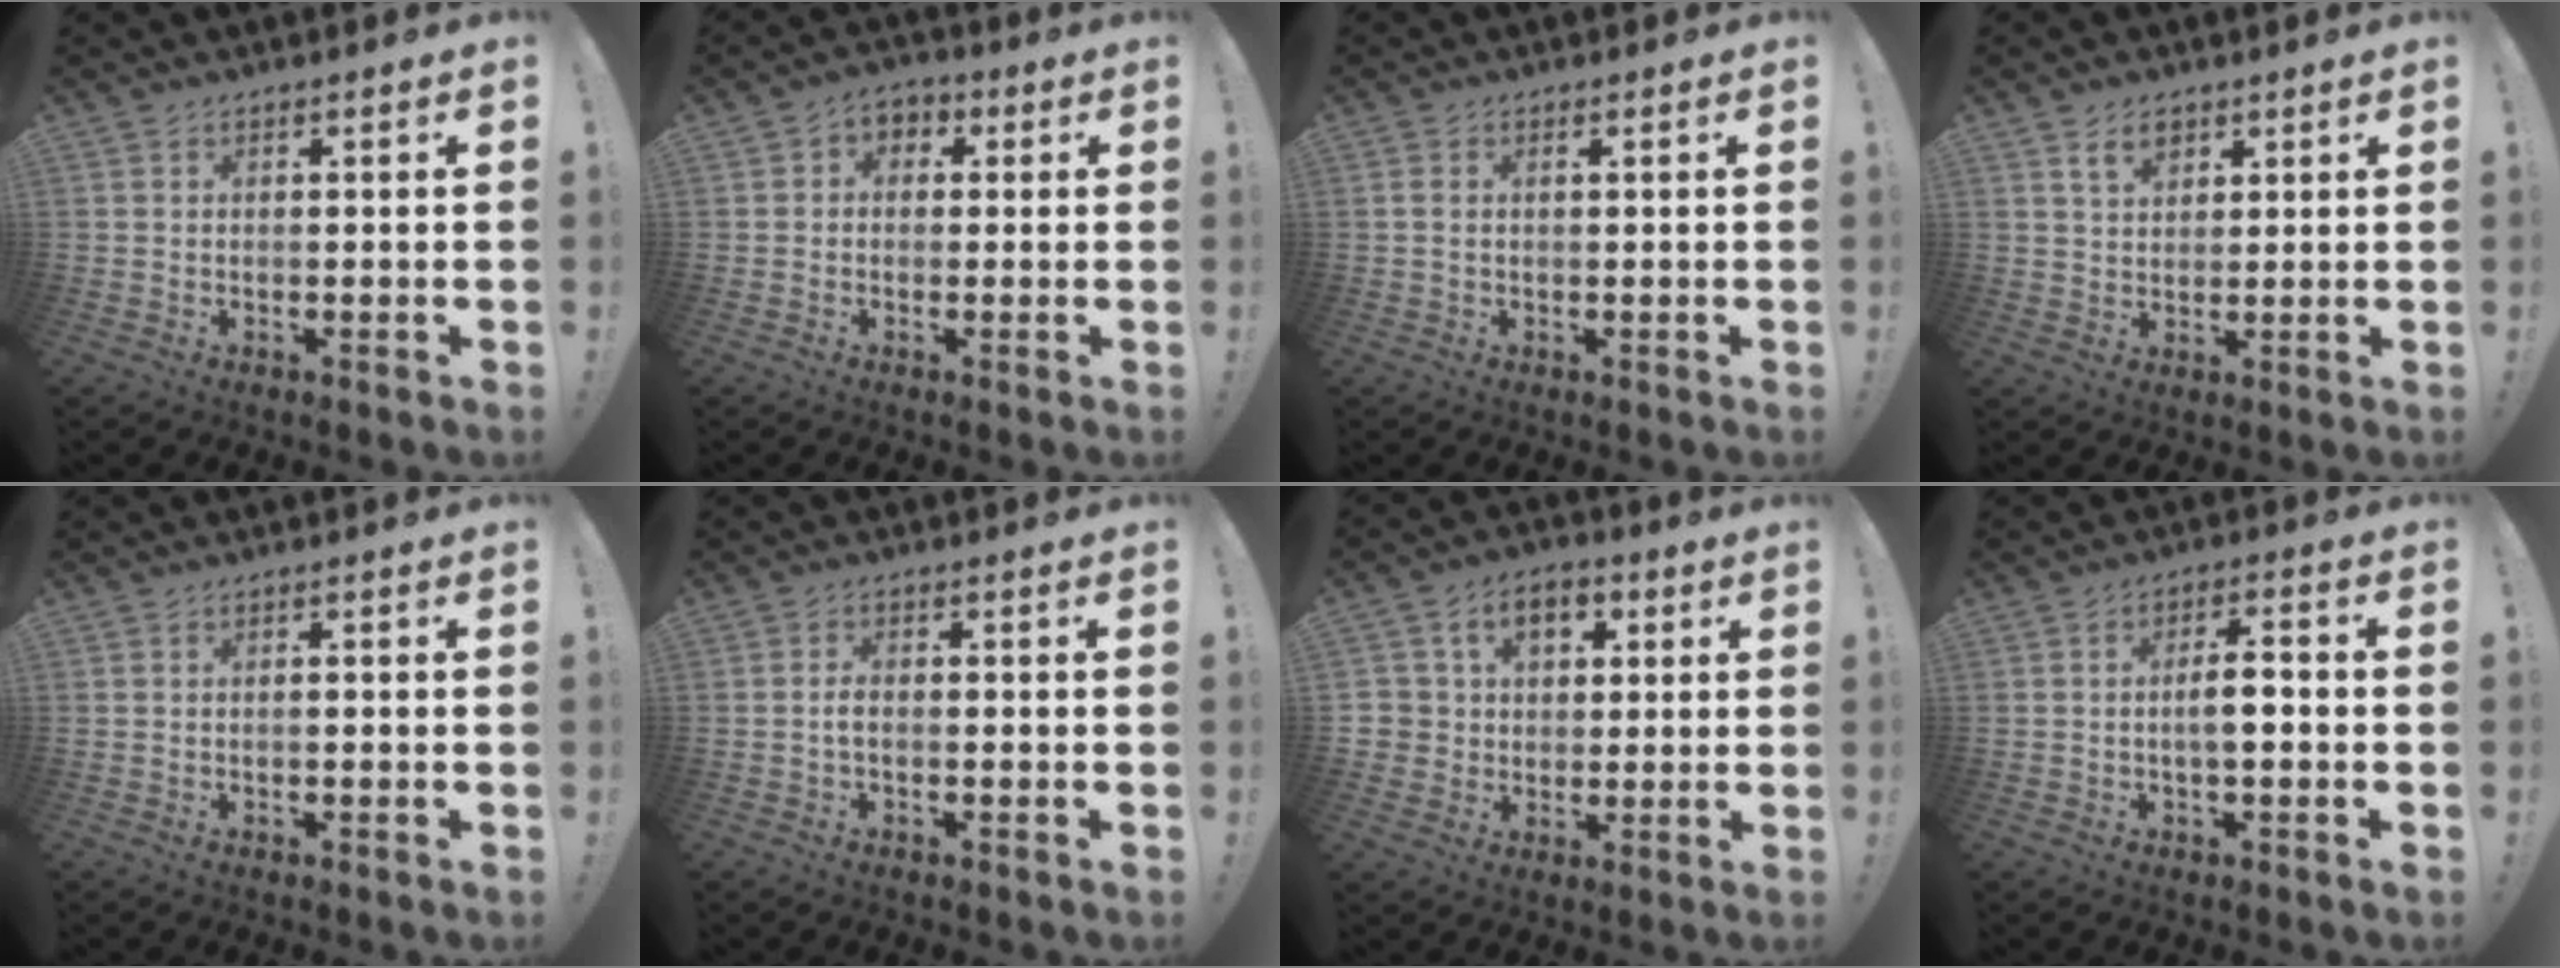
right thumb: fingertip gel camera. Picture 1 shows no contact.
{"total": 4.2, "force": [-0.8, 3.7, 1.9], "torque": [-0.024, 0.015, -0.013]}
{"total": 1.2, "force": [0.4, 0.6, 0.9], "torque": [-0.026, 0.006, 0.009]}
{"total": 5.8, "force": [3.4, 3.8, 2.7], "torque": [-0.036, -0.010, 0.061]}
{"total": 0.8, "force": [-0.5, -0.2, 0.6], "torque": [-0.012, -0.001, -0.009]}
{"total": 2.3, "force": [-0.7, 0.8, 2.0], "torque": [-0.043, 0.002, -0.015]}
{"total": 8.9, "force": [2.8, 7.5, 4.0], "torque": [-0.060, -0.007, 0.056]}
{"total": 5.8, "force": [-1.1, 1.9, 5.4], "torque": [-0.093, 0.007, -0.024]}